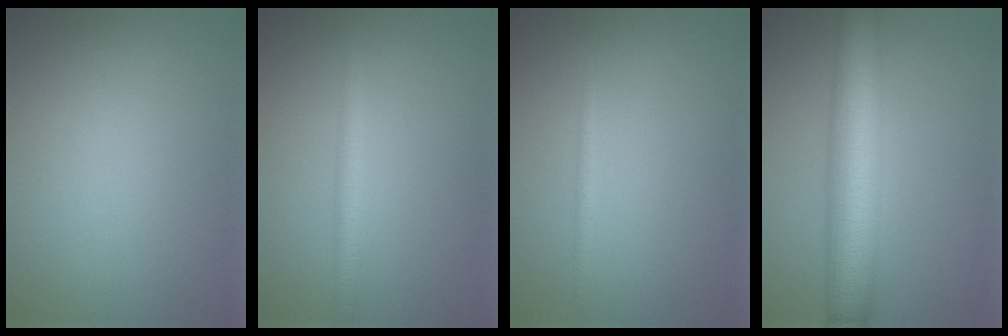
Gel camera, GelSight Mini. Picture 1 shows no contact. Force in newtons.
{"total": 2.3, "press": 2.3, "slide": 0.1}
{"total": 0.8, "press": 0.8, "slide": 0.0}
{"total": 9.4, "press": 9.3, "slide": 0.2}